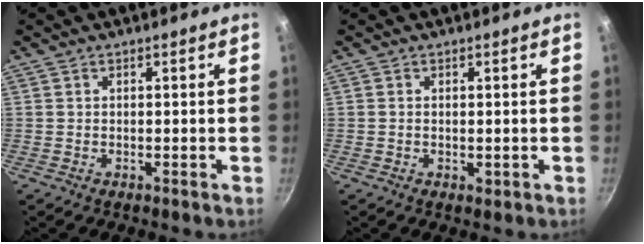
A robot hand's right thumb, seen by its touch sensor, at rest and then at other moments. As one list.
[{"total": 0.8, "force": [0.0, 0.4, 0.7], "torque": [-0.009, -0.002, 0.000]}]